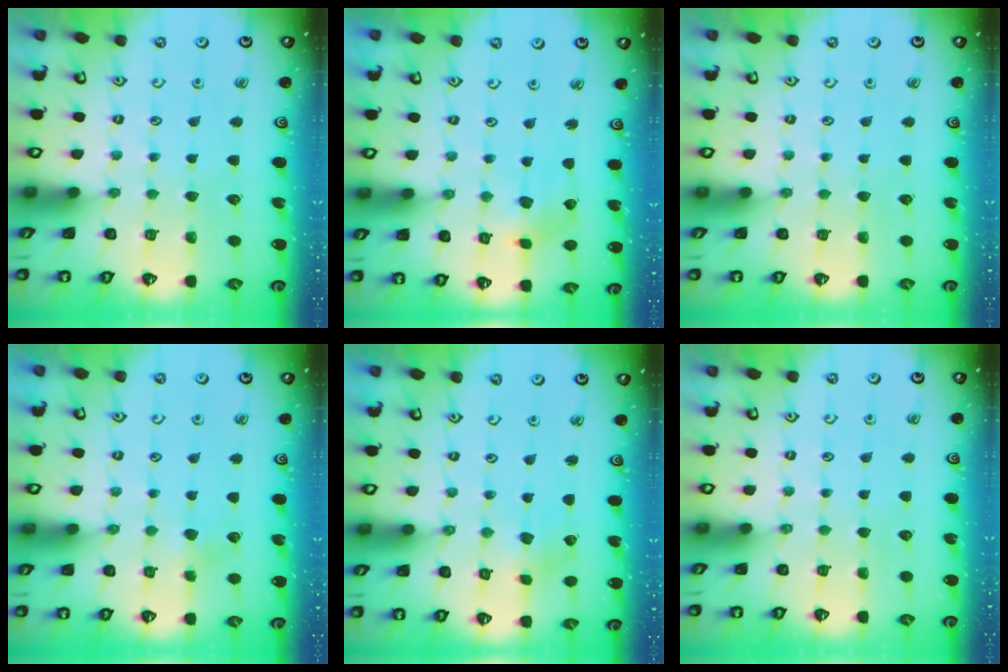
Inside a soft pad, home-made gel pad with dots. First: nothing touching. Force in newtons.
{"total": 3.3, "press": 3.3, "slide": 0.4}
{"total": 0.0}
{"total": 2.3, "press": 2.3, "slide": 0.2}
{"total": 1.5, "press": 1.5, "slide": 0.1}
{"total": 0.0}